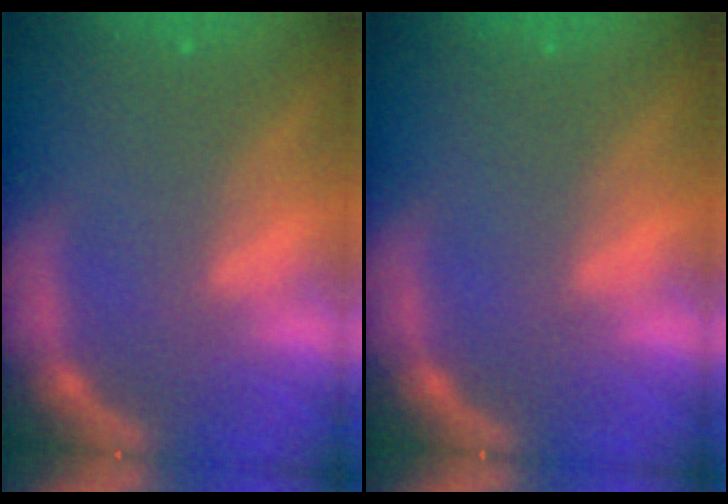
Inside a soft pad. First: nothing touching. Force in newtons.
{"total": 0.0}